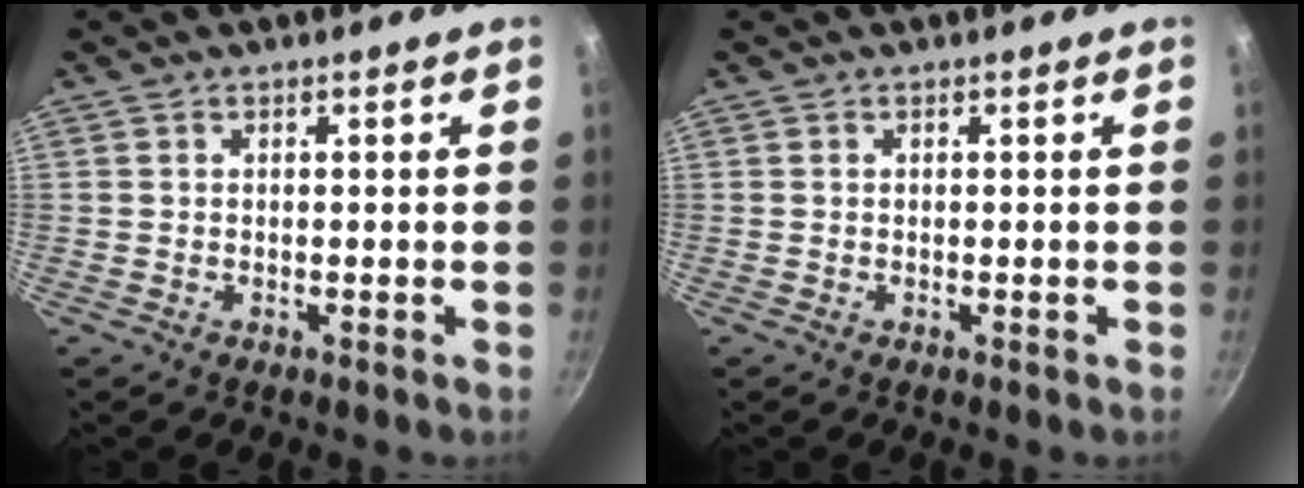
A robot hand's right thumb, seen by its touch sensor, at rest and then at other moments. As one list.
[{"total": 0.0}]